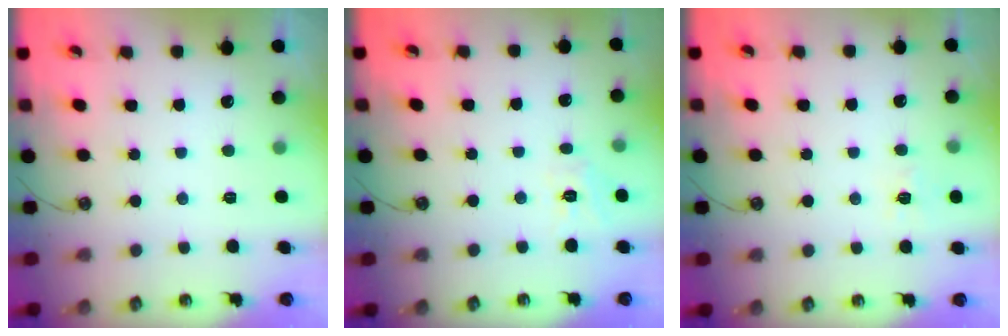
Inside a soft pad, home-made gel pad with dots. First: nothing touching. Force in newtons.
{"total": 5.9, "press": 5.9, "slide": 0.4}
{"total": 6.3, "press": 6.3, "slide": 0.5}